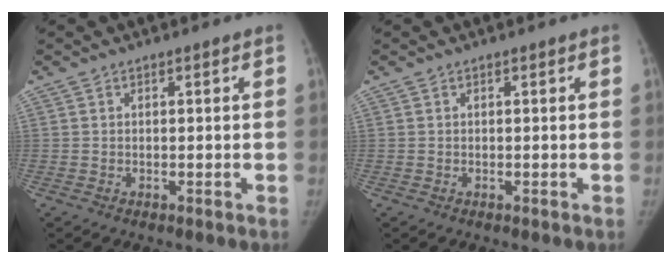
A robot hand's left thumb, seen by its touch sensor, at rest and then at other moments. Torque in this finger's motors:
{"motor_torque": [0.11, 0.08, -0.02, -0.07, 0.02]}